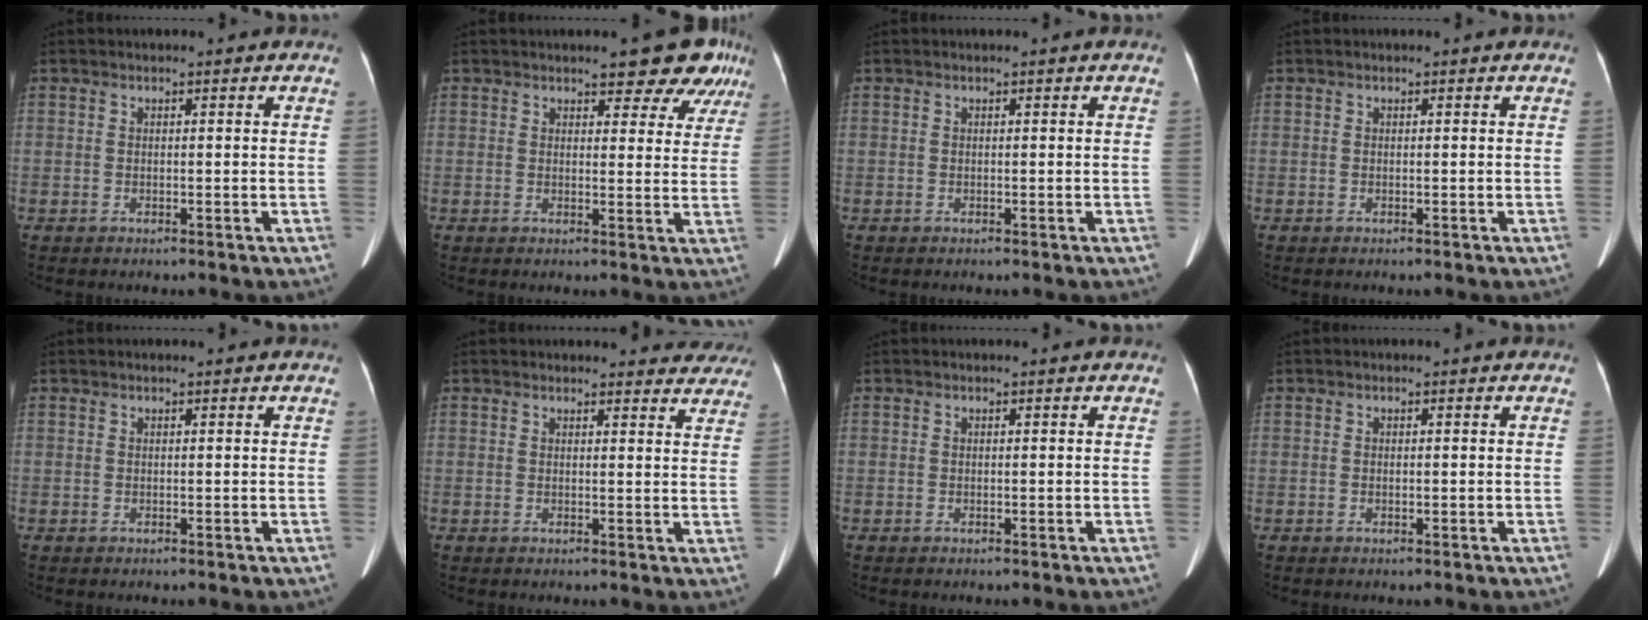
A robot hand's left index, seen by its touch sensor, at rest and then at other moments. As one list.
[{"total": 7.1, "force": [5.3, 2.5, 4.0], "torque": [-0.031, -0.015, 0.048]}, {"total": 0.0}, {"total": 0.0}, {"total": 1.3, "force": [1.1, 0.2, 0.6], "torque": [-0.004, 0.005, 0.011]}, {"total": 14.7, "force": [13.9, 3.7, 2.8], "torque": [0.002, -0.036, 0.132]}, {"total": 0.0}, {"total": 0.6, "force": [-0.6, 0.1, 0.1], "torque": [-0.004, -0.017, -0.013]}]